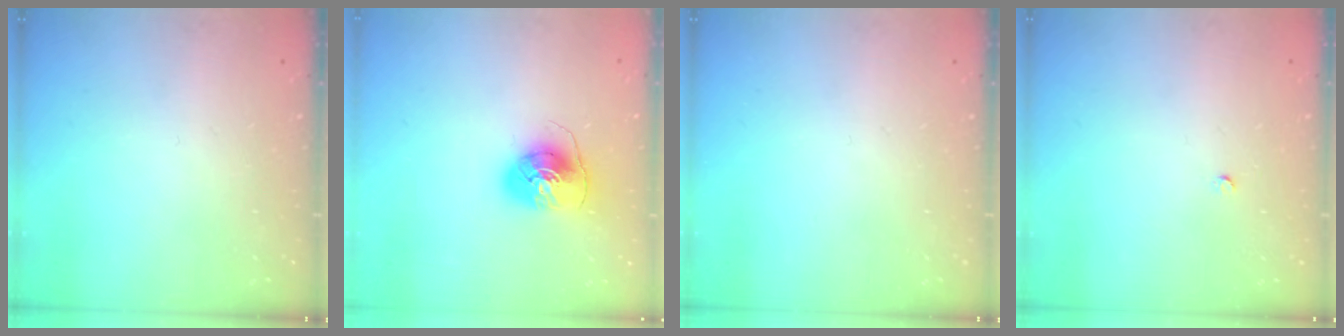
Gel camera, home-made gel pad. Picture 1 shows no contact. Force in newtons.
{"total": 8.5, "press": 8.4, "slide": 1.3}
{"total": 0.0}
{"total": 2.2, "press": 2.2, "slide": 0.3}